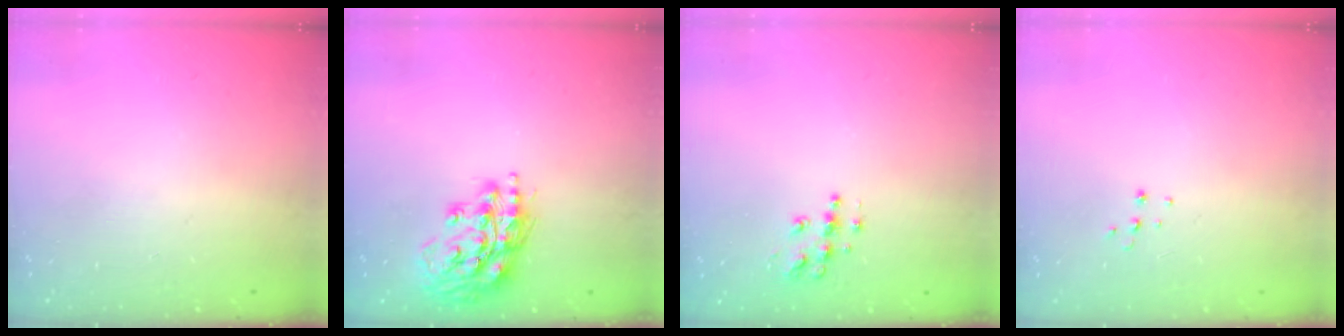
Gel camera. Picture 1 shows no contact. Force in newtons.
{"total": 15.3, "press": 15.2, "slide": 1.9}
{"total": 7.5, "press": 7.5, "slide": 0.3}
{"total": 3.7, "press": 3.7, "slide": 0.3}